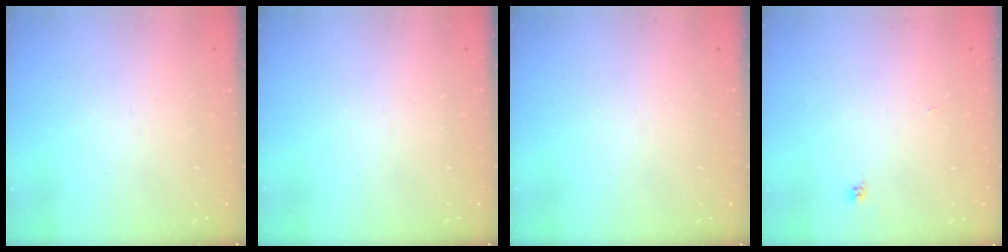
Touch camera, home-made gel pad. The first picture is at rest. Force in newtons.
{"total": 0.0}
{"total": 0.0}
{"total": 1.9, "press": 1.9, "slide": 0.1}